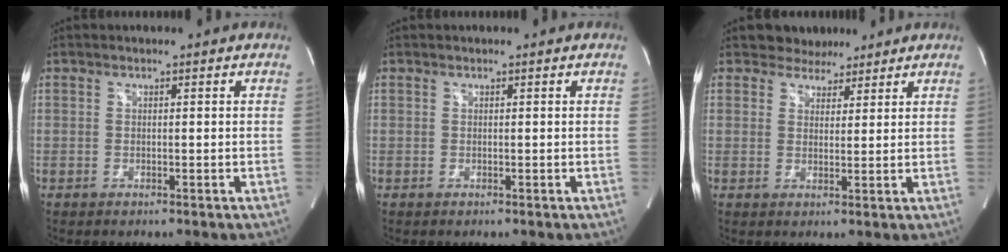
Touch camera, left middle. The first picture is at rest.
{"total": 0.0}
{"total": 4.1, "force": [3.5, 2.1, 0.4], "torque": [-0.001, 0.006, 0.051]}